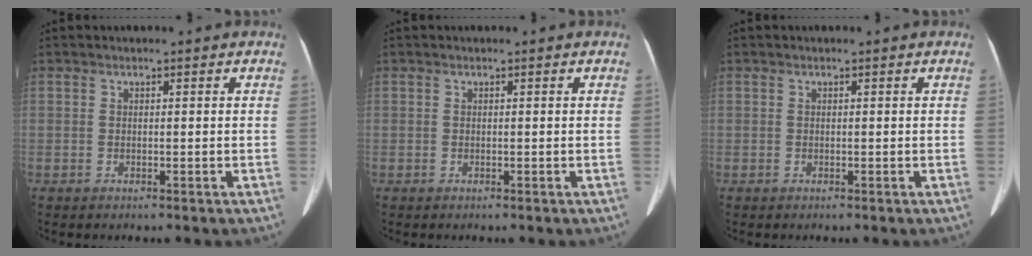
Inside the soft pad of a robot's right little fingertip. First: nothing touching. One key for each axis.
{"total": 0.0}
{"total": 0.0}